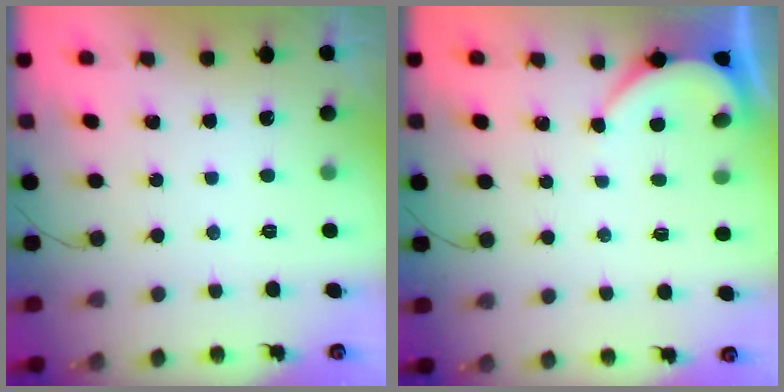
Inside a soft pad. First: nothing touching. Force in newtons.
{"total": 2.3, "press": 2.3, "slide": 0.2}